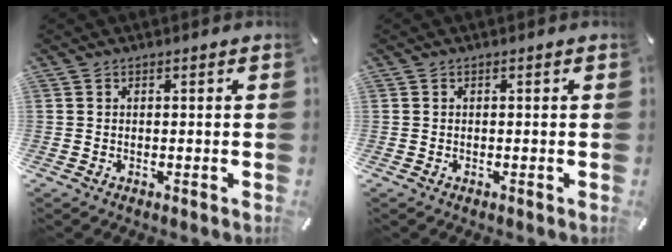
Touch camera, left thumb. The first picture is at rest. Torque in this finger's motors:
{"motor_torque": [0.03, 0.03, 0.00, 0.00, 0.00]}